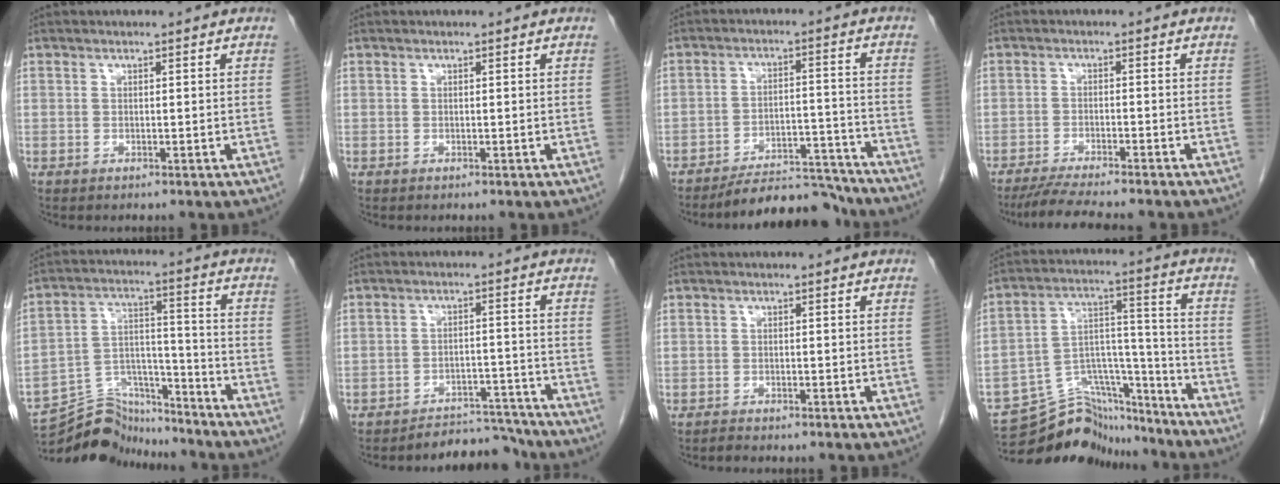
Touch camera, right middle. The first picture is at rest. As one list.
[{"total": 0.0}, {"total": 9.7, "force": [-9.3, 1.7, 1.7], "torque": [-0.015, 0.021, -0.149]}, {"total": 8.0, "force": [-7.0, 0.1, 3.9], "torque": [-0.063, -0.021, -0.114]}, {"total": 11.8, "force": [-11.5, 2.5, 0.5], "torque": [-0.010, 0.043, -0.202]}, {"total": 6.0, "force": [-5.9, 1.1, -0.9], "torque": [0.021, 0.019, -0.088]}, {"total": 0.7, "force": [-0.7, 0.0, 0.1], "torque": [-0.006, -0.002, -0.014]}, {"total": 14.9, "force": [-14.2, 3.9, 2.0], "torque": [-0.028, 0.050, -0.233]}]